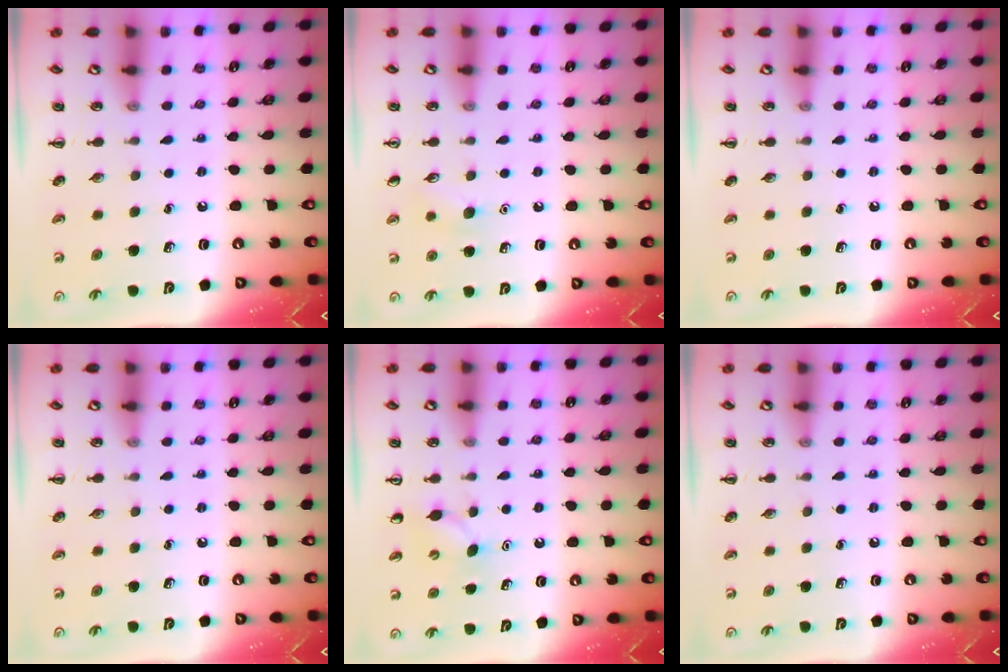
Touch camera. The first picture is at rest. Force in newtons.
{"total": 6.5, "press": 6.2, "slide": 1.8}
{"total": 0.0}
{"total": 0.0}
{"total": 4.0, "press": 3.8, "slide": 1.1}
{"total": 0.0}